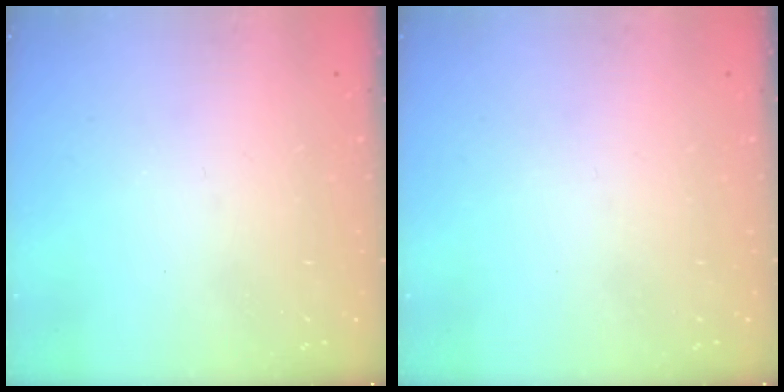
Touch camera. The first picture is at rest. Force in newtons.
{"total": 0.0}